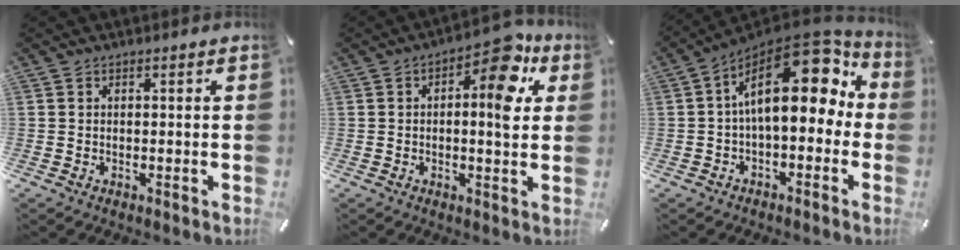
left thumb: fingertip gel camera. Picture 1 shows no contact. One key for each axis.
{"total": 11.0, "fx": 4.0, "fy": 4.6, "fz": 9.1, "tx": -0.097, "ty": -0.034, "tz": 0.055}
{"total": 19.8, "fx": 6.0, "fy": 10.2, "fz": 15.8, "tx": -0.247, "ty": -0.046, "tz": 0.102}